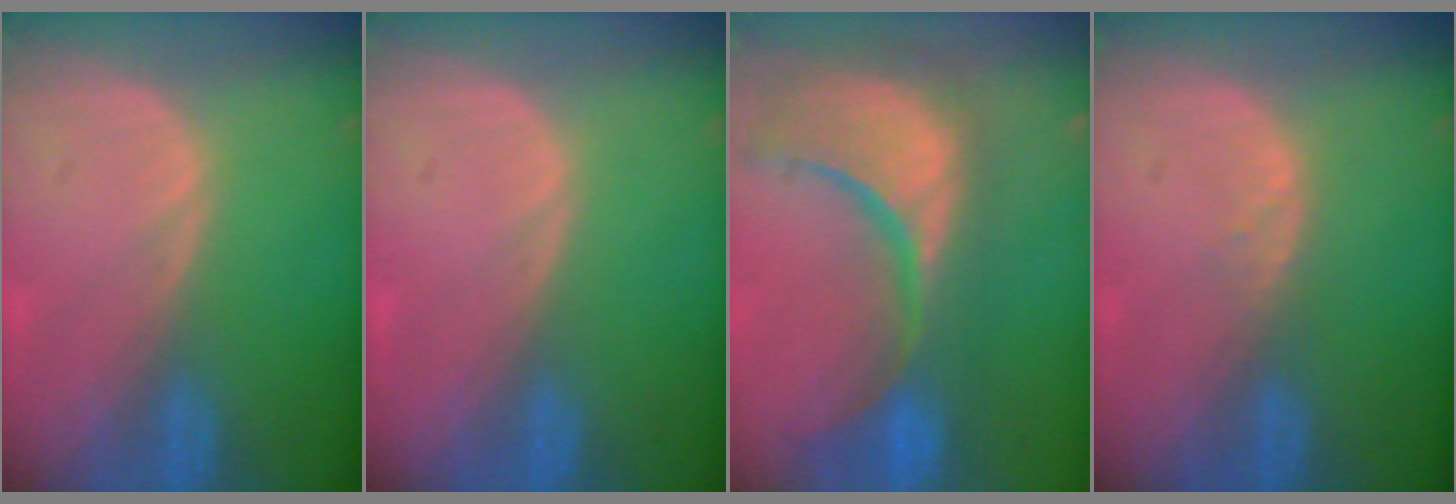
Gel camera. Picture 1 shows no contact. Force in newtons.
{"total": 0.0}
{"total": 15.3, "press": 12.2, "slide": 9.3}
{"total": 1.0, "press": 1.0, "slide": 0.2}